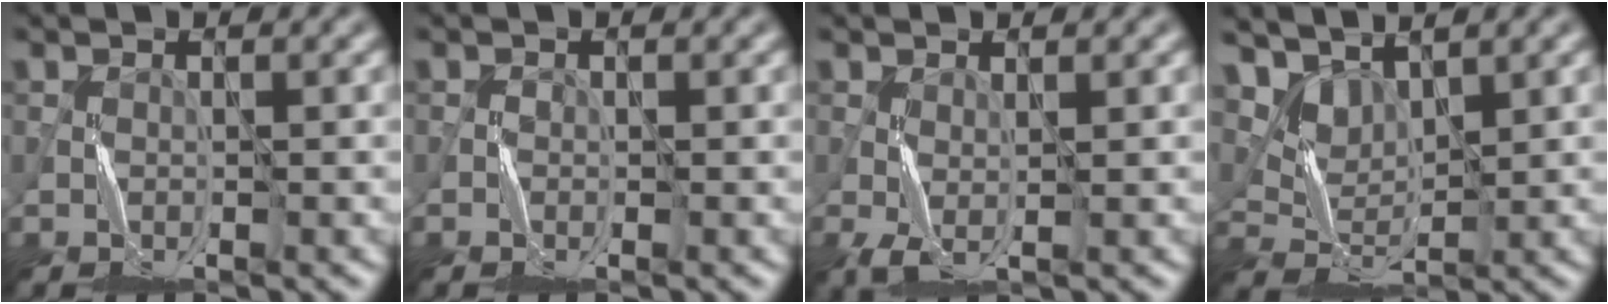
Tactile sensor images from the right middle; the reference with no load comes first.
{"total": 0.6, "force": [-0.4, 0.5, 0.1], "torque": [-0.002, 0.002, -0.007]}
{"total": 1.4, "force": [0.0, 0.5, 1.3], "torque": [-0.040, -0.004, 0.001]}
{"total": 4.0, "force": [3.2, 1.8, 1.5], "torque": [-0.047, -0.007, 0.063]}